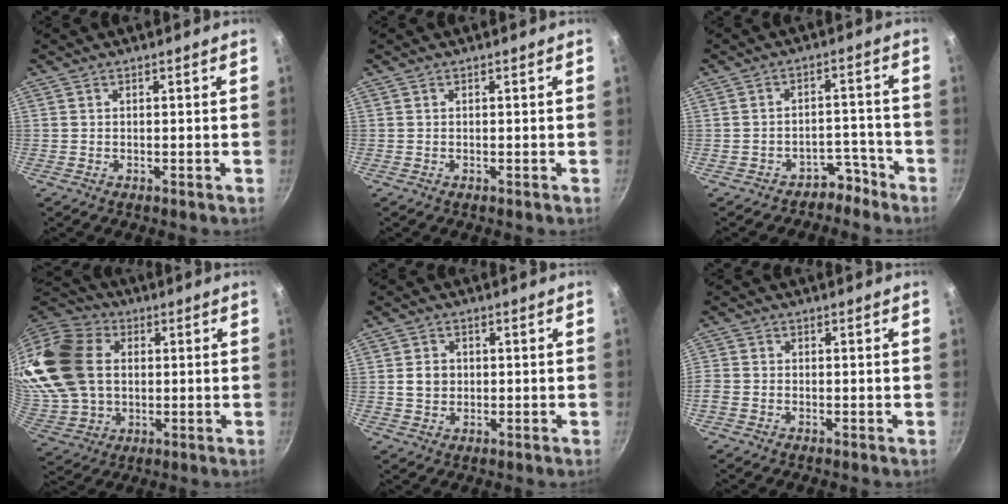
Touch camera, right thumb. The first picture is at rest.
{"total": 0.0}
{"total": 4.9, "force": [-3.8, 2.9, 1.1], "torque": [0.024, 0.055, -0.045]}
{"total": 22.6, "force": [3.7, 17.3, 14.0], "torque": [-0.291, 0.018, 0.077]}
{"total": 3.7, "force": [0.1, 3.2, 1.8], "torque": [-0.018, 0.005, 0.002]}
{"total": 2.5, "force": [-1.3, 1.8, 1.2], "torque": [-0.029, 0.003, -0.032]}